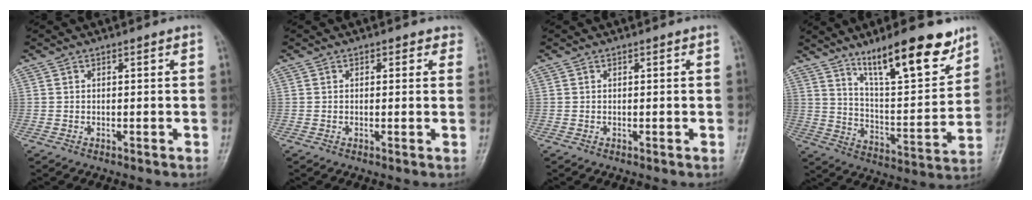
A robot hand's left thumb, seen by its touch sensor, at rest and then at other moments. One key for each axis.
{"total": 2.1, "fx": 1.2, "fy": 1.5, "fz": 0.9, "tx": 0.020, "ty": -0.001, "tz": 0.006}
{"total": 0.0}
{"total": 18.0, "fx": 12.1, "fy": 4.9, "fz": 12.4, "tx": -0.157, "ty": -0.071, "tz": 0.205}